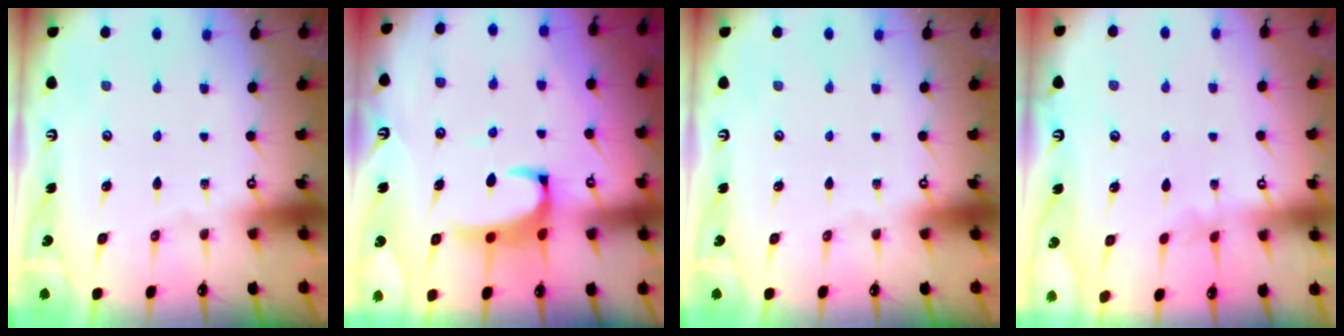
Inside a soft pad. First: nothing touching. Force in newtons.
{"total": 3.0, "press": 2.8, "slide": 1.0}
{"total": 0.0}
{"total": 4.5, "press": 4.5, "slide": 0.3}